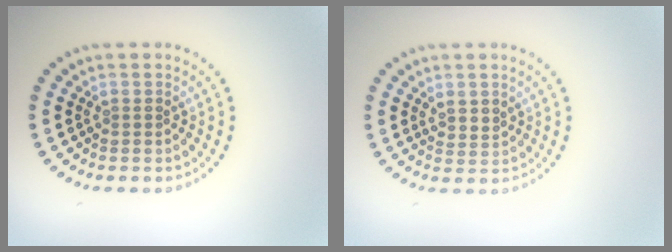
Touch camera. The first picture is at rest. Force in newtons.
{"total": 1.6, "press": 1.3, "slide": 1.0}